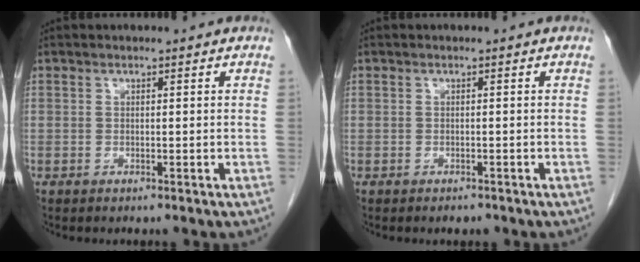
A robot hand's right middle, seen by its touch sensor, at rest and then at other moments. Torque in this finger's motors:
{"motor_torque": [0.43, -0.10, -0.06, 0.01]}